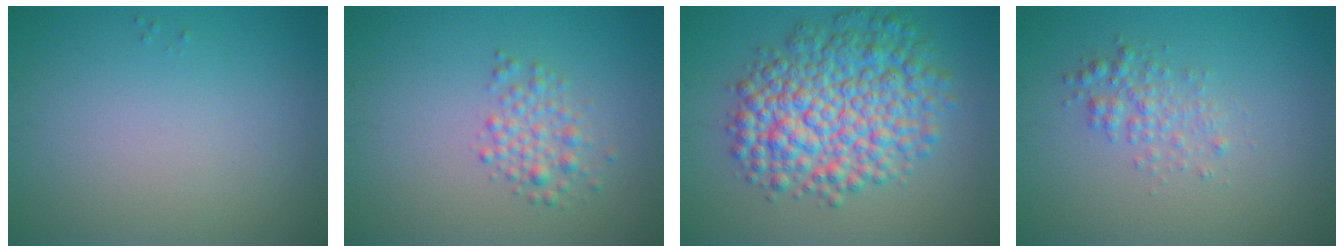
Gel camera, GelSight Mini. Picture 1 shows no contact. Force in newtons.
{"total": 2.2, "press": 2.2, "slide": 0.1}
{"total": 9.0, "press": 9.0, "slide": 0.2}
{"total": 2.0, "press": 2.0, "slide": 0.1}